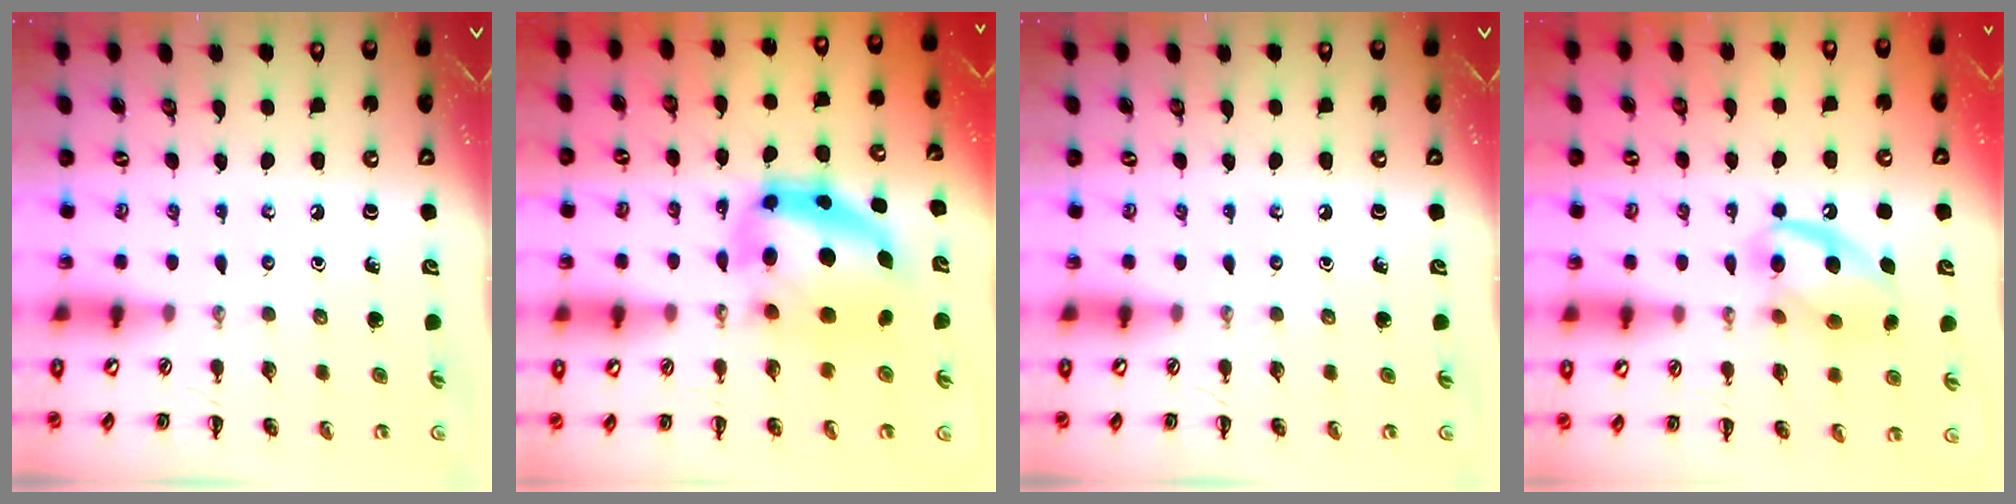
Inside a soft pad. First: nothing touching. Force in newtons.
{"total": 11.7, "press": 11.4, "slide": 2.7}
{"total": 0.0}
{"total": 13.8, "press": 13.7, "slide": 1.7}